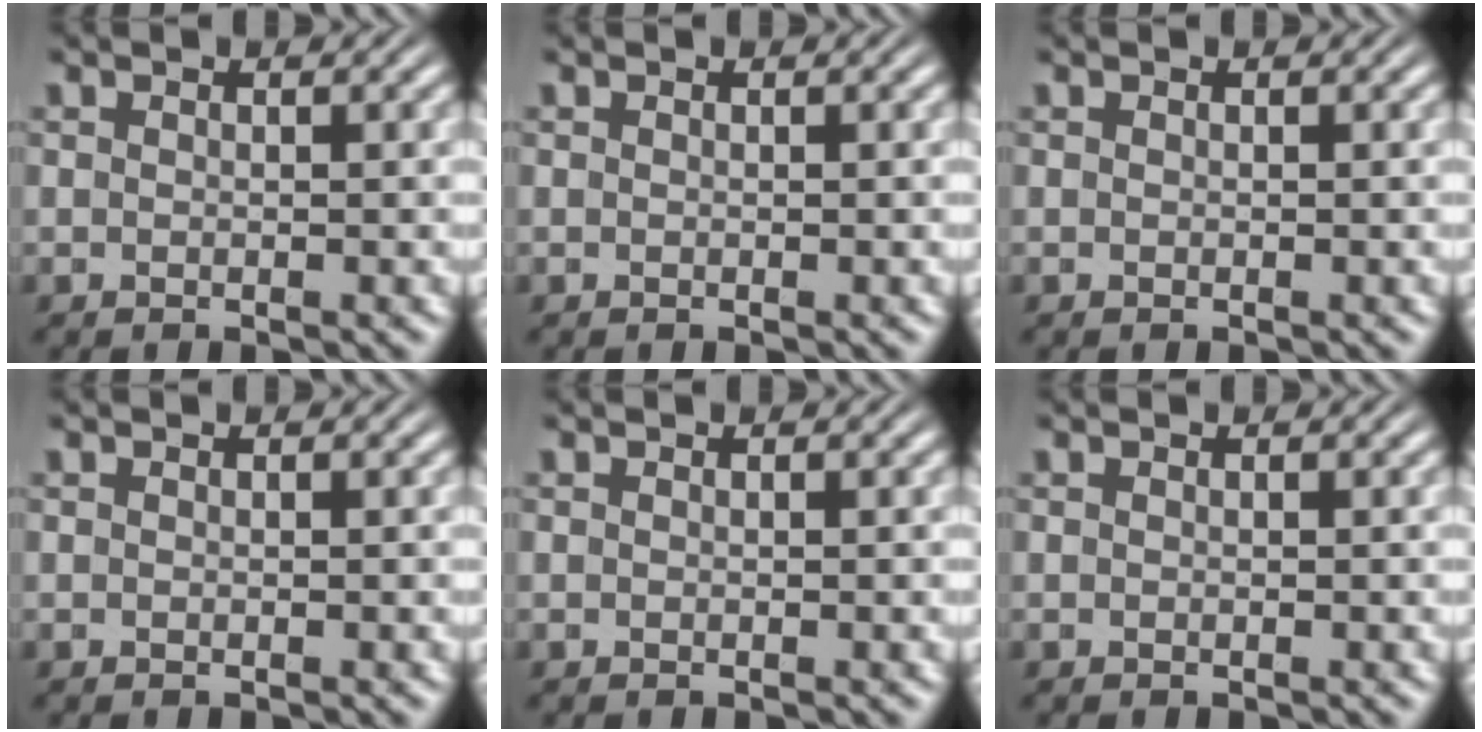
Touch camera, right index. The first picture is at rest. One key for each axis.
{"total": 0.0}
{"total": 0.0}
{"total": 0.0}
{"total": 0.0}
{"total": 0.0}